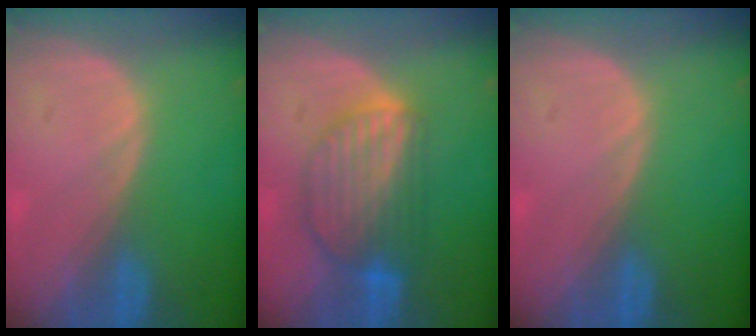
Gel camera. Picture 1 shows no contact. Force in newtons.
{"total": 8.1, "press": 7.3, "slide": 3.6}
{"total": 0.0}